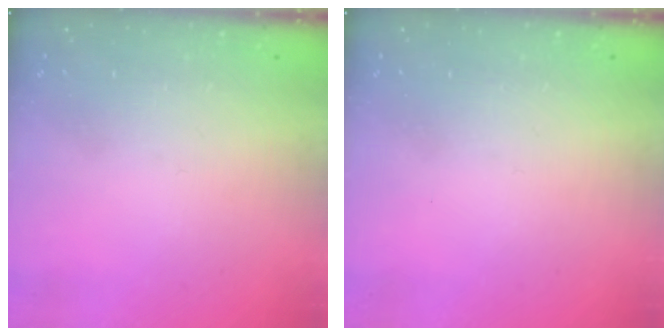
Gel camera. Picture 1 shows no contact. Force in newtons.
{"total": 0.0}